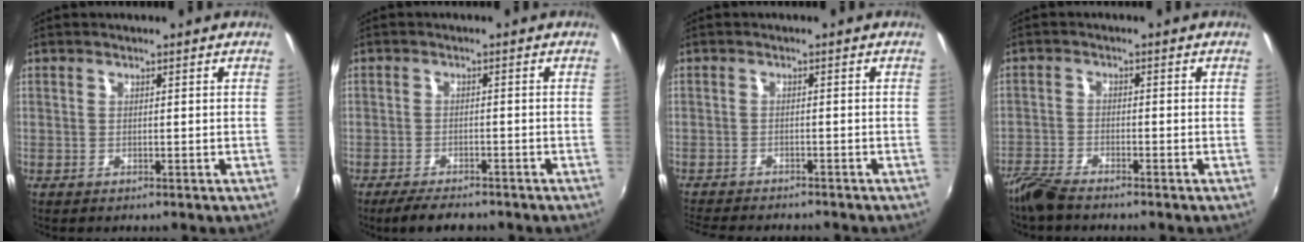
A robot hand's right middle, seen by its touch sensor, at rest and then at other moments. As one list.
[{"total": 5.7, "force": [-4.8, 1.6, 2.7], "torque": [-0.065, -0.010, -0.079]}, {"total": 8.5, "force": [-7.8, 1.6, 3.2], "torque": [-0.081, -0.019, -0.122]}, {"total": 5.2, "force": [-4.7, 0.8, 2.1], "torque": [-0.061, -0.016, -0.096]}]